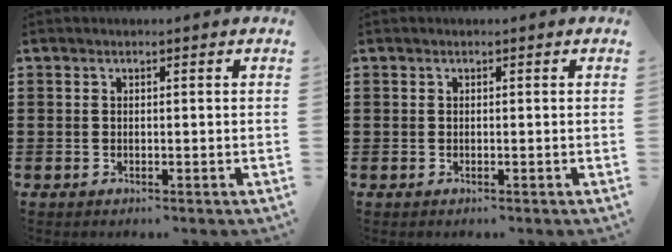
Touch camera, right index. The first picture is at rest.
{"total": 0.0}